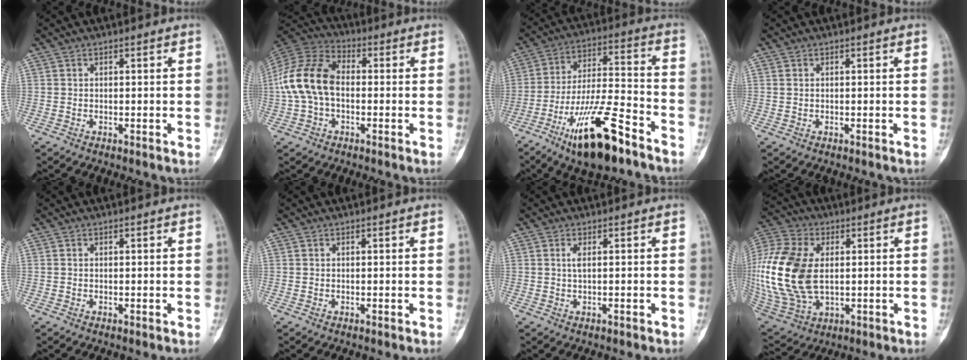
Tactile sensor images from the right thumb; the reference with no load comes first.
{"total": 14.2, "force": [-0.7, 9.2, 10.7], "torque": [-0.223, 0.038, -0.020]}
{"total": 18.0, "force": [-10.9, 4.8, 13.5], "torque": [-0.247, 0.064, -0.189]}
{"total": 0.6, "force": [0.2, 0.4, 0.4], "torque": [-0.011, 0.003, 0.005]}
{"total": 0.0}
{"total": 0.0}
{"total": 1.4, "force": [0.1, 0.1, 1.4], "torque": [-0.037, 0.001, 0.003]}
{"total": 22.9, "force": [1.1, 14.4, 17.8], "torque": [-0.412, -0.010, 0.031]}